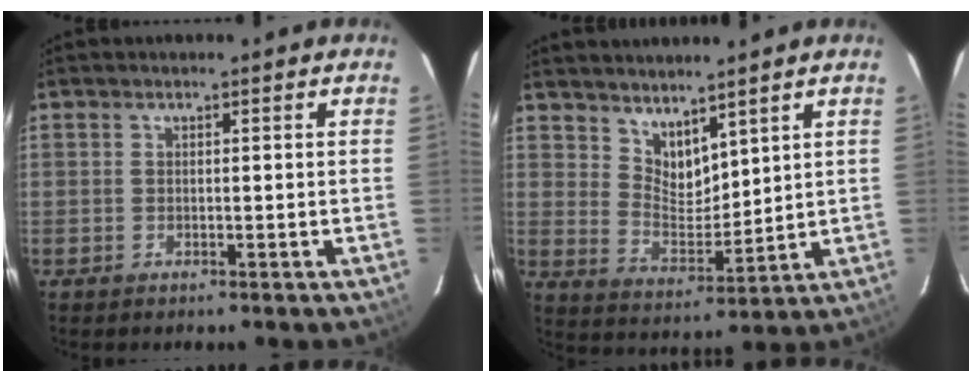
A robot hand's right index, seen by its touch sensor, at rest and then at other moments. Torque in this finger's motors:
{"motor_torque": [-0.02, 0.12, 0.01, 0.00]}